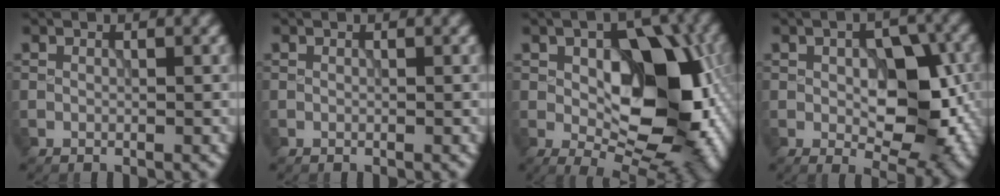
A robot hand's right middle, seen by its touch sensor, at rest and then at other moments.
{"total": 0.0}
{"total": 12.6, "force": [-0.1, 7.2, 10.4], "torque": [-0.142, 0.000, 0.001]}
{"total": 8.0, "force": [-0.4, 4.4, 6.7], "torque": [-0.096, -0.003, -0.004]}